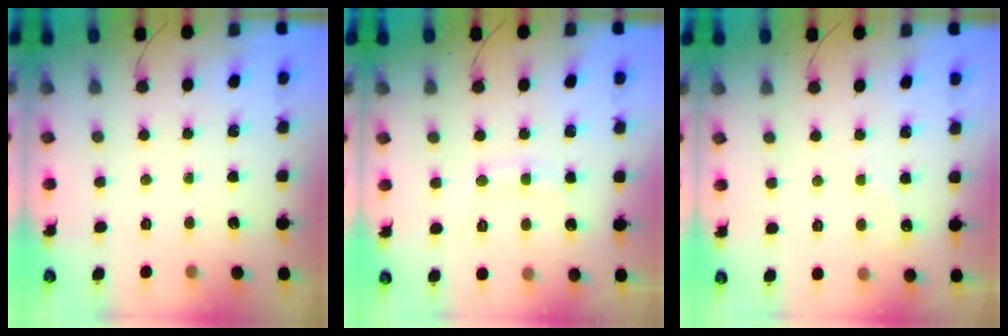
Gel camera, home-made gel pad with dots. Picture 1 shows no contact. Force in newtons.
{"total": 8.8, "press": 8.7, "slide": 0.9}
{"total": 6.5, "press": 6.3, "slide": 1.6}